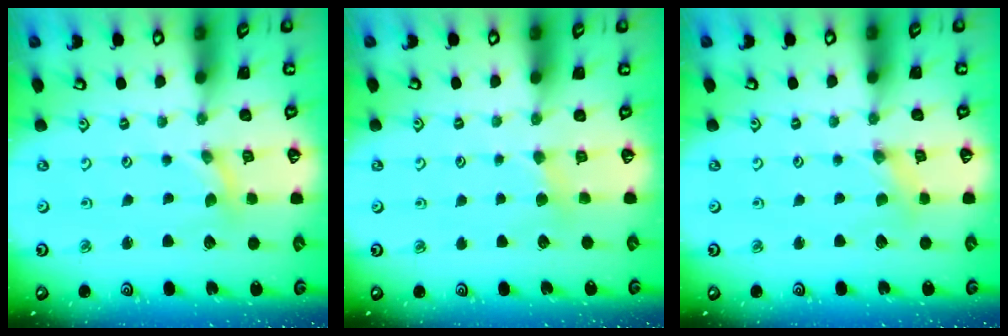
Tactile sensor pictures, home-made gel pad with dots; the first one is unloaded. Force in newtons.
{"total": 3.0, "press": 3.0, "slide": 0.2}
{"total": 0.8, "press": 0.8, "slide": 0.0}